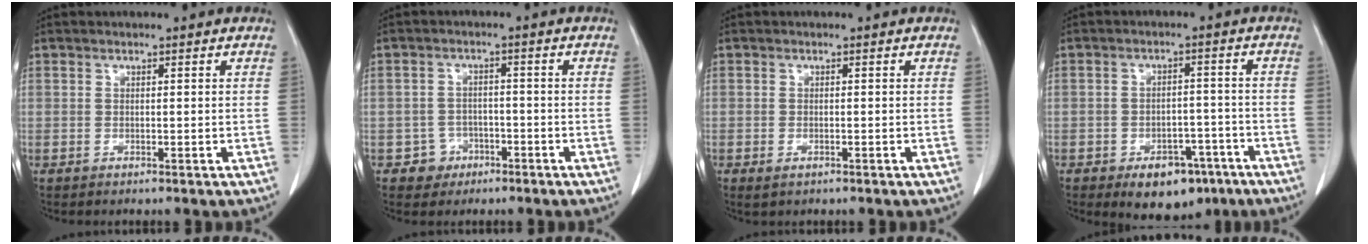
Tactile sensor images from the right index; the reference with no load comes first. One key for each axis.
{"total": 3.7, "fx": -1.9, "fy": 3.2, "fz": -0.1, "tx": 0.009, "ty": 0.016, "tz": -0.028}
{"total": 1.4, "fx": -0.7, "fy": 0.6, "fz": 0.9, "tx": -0.016, "ty": -0.001, "tz": -0.005}
{"total": 8.5, "fx": -5.3, "fy": 4.9, "fz": 4.5, "tx": -0.052, "ty": 0.010, "tz": -0.072}